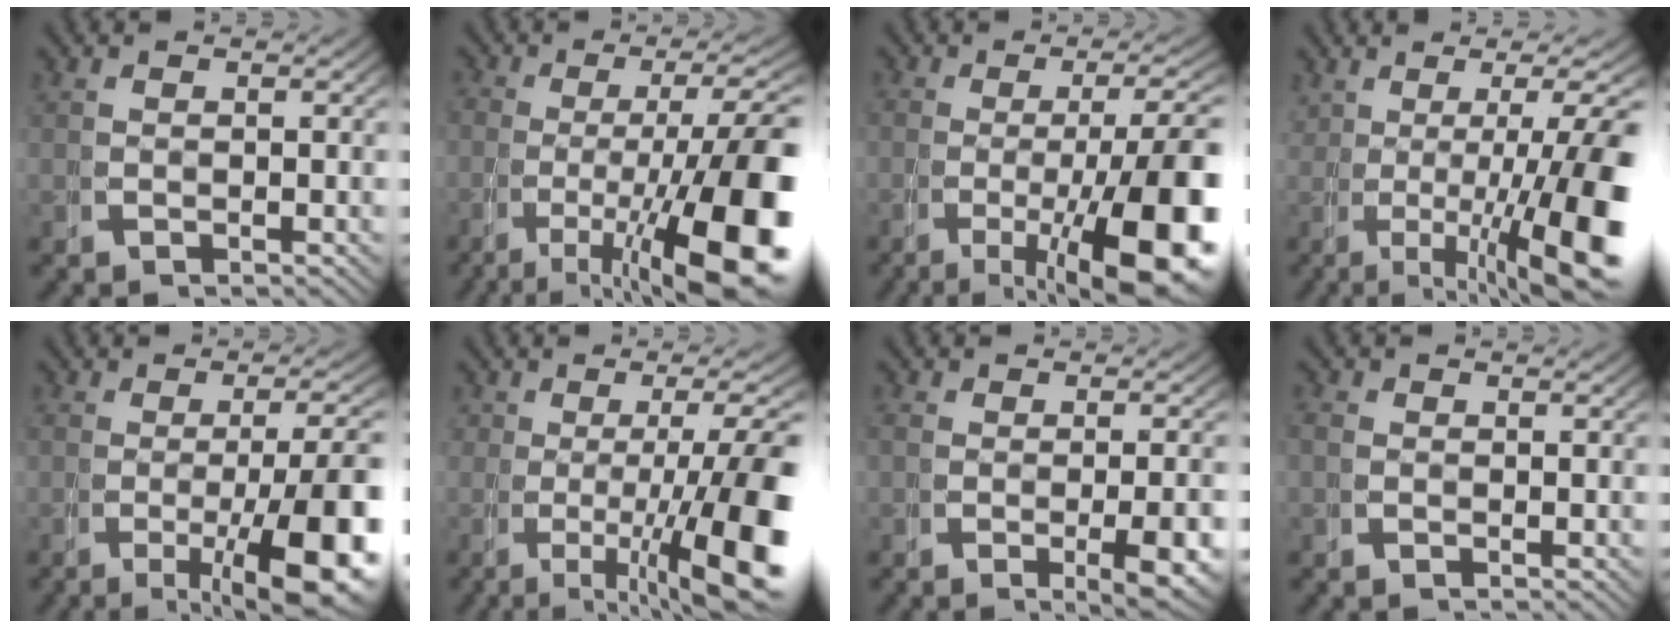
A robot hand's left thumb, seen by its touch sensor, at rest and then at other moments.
{"total": 14.0, "force": [-4.1, 6.5, 11.8], "torque": [-0.184, -0.042, -0.043]}
{"total": 12.6, "force": [-3.6, 5.4, 10.9], "torque": [-0.158, -0.034, -0.037]}
{"total": 11.9, "force": [-1.0, 4.9, 10.8], "torque": [-0.145, -0.015, 0.000]}
{"total": 11.0, "force": [-3.1, 4.2, 9.7], "torque": [-0.136, -0.021, -0.035]}
{"total": 11.6, "force": [-2.7, 5.2, 10.0], "torque": [-0.149, -0.028, -0.028]}
{"total": 4.2, "force": [-1.1, 1.1, 3.9], "torque": [-0.051, -0.006, -0.019]}
{"total": 0.9, "force": [-0.4, 0.8, 0.0], "torque": [0.000, -0.005, -0.010]}